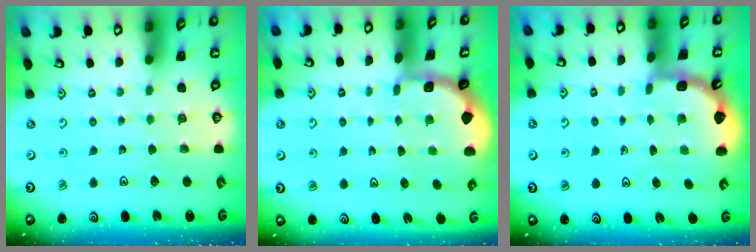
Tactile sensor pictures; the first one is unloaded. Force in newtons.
{"total": 1.3, "press": 1.2, "slide": 0.1}
{"total": 2.1, "press": 2.1, "slide": 0.2}